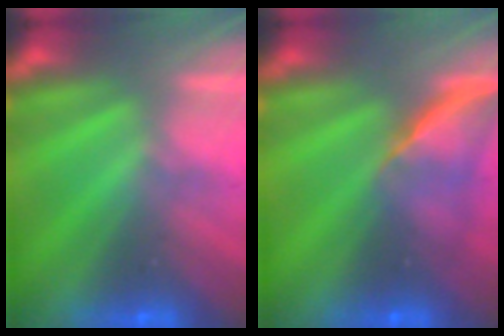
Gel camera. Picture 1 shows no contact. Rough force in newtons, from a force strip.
{"total": 9.1}